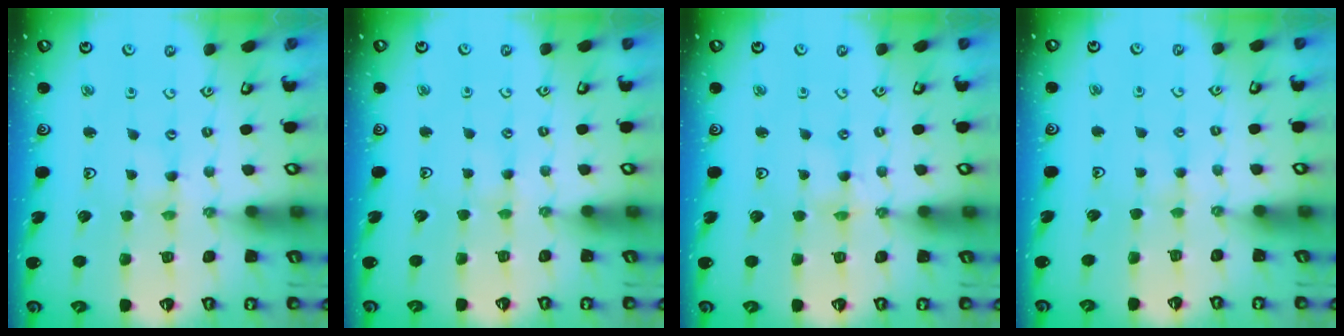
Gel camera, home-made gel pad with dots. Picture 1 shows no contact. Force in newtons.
{"total": 2.1, "press": 2.1, "slide": 0.4}
{"total": 1.0, "press": 0.9, "slide": 0.2}
{"total": 2.0, "press": 2.0, "slide": 0.4}